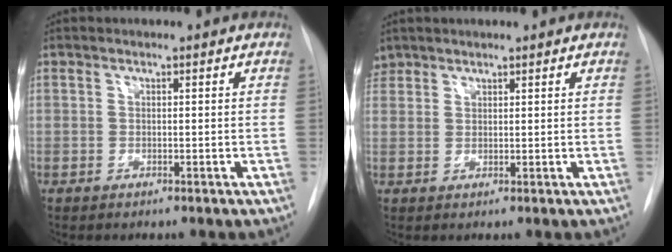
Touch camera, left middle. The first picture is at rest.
{"total": 3.1, "force": [2.5, 1.8, -0.1], "torque": [0.007, 0.010, 0.049]}